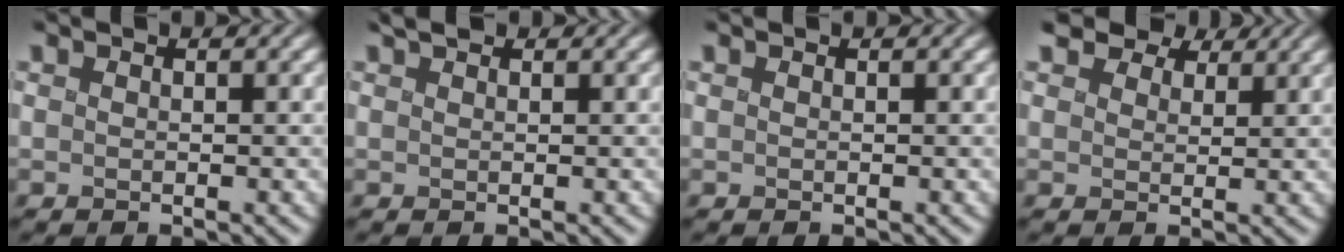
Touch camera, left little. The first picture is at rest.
{"total": 2.3, "force": [1.9, 0.9, 1.0], "torque": [-0.012, 0.014, 0.016]}
{"total": 0.0}
{"total": 7.4, "force": [5.8, 3.5, 2.9], "torque": [-0.073, 0.016, 0.081]}